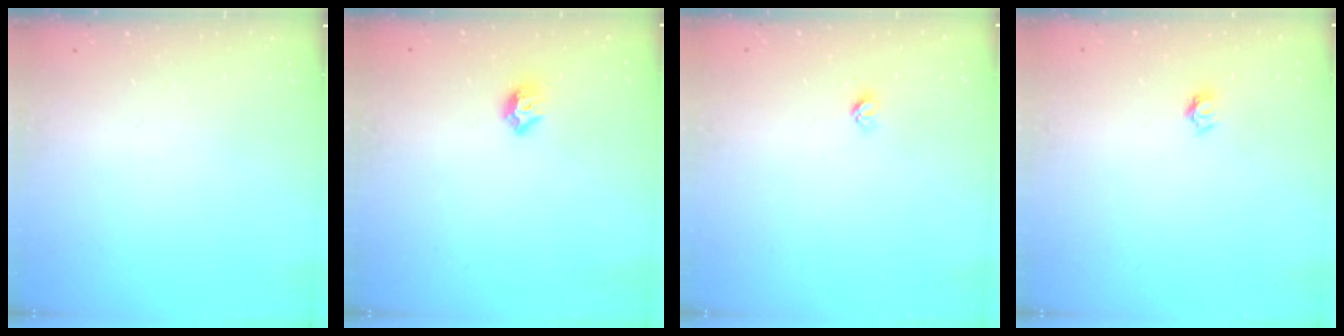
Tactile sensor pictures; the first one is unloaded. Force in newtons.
{"total": 7.9, "press": 7.8, "slide": 1.0}
{"total": 3.8, "press": 3.8, "slide": 0.6}
{"total": 4.2, "press": 4.2, "slide": 0.4}